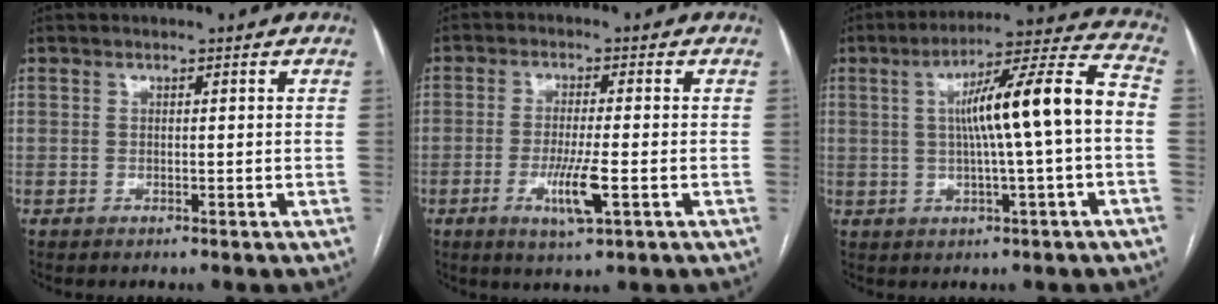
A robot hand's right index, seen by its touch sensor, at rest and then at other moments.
{"total": 6.3, "force": [-2.0, 0.3, 5.9], "torque": [-0.116, -0.013, -0.033]}
{"total": 13.9, "force": [0.1, -0.1, 13.9], "torque": [-0.215, 0.024, -0.001]}